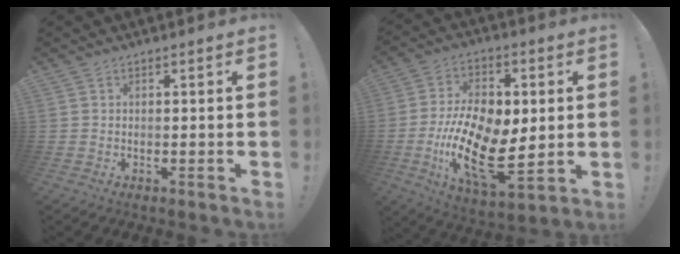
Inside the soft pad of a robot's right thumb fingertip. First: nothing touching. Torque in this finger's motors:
{"motor_torque": [2.25, 2.76, 2.29, -0.50, 0.66]}